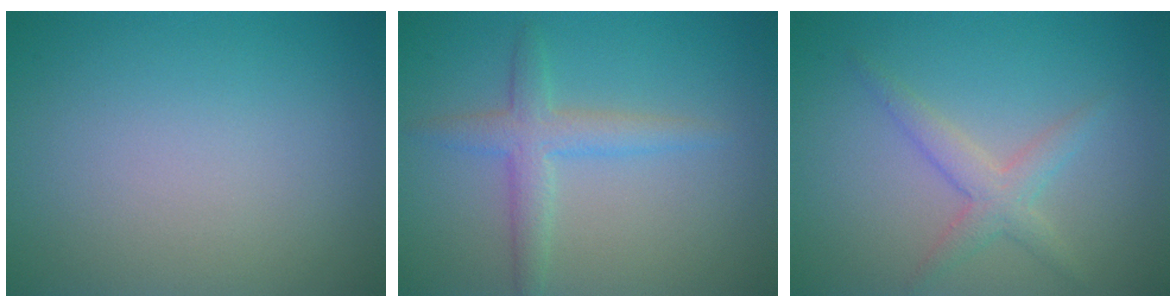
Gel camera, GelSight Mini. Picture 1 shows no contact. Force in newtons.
{"total": 2.9, "press": 2.9, "slide": 0.1}
{"total": 2.5, "press": 2.5, "slide": 0.1}